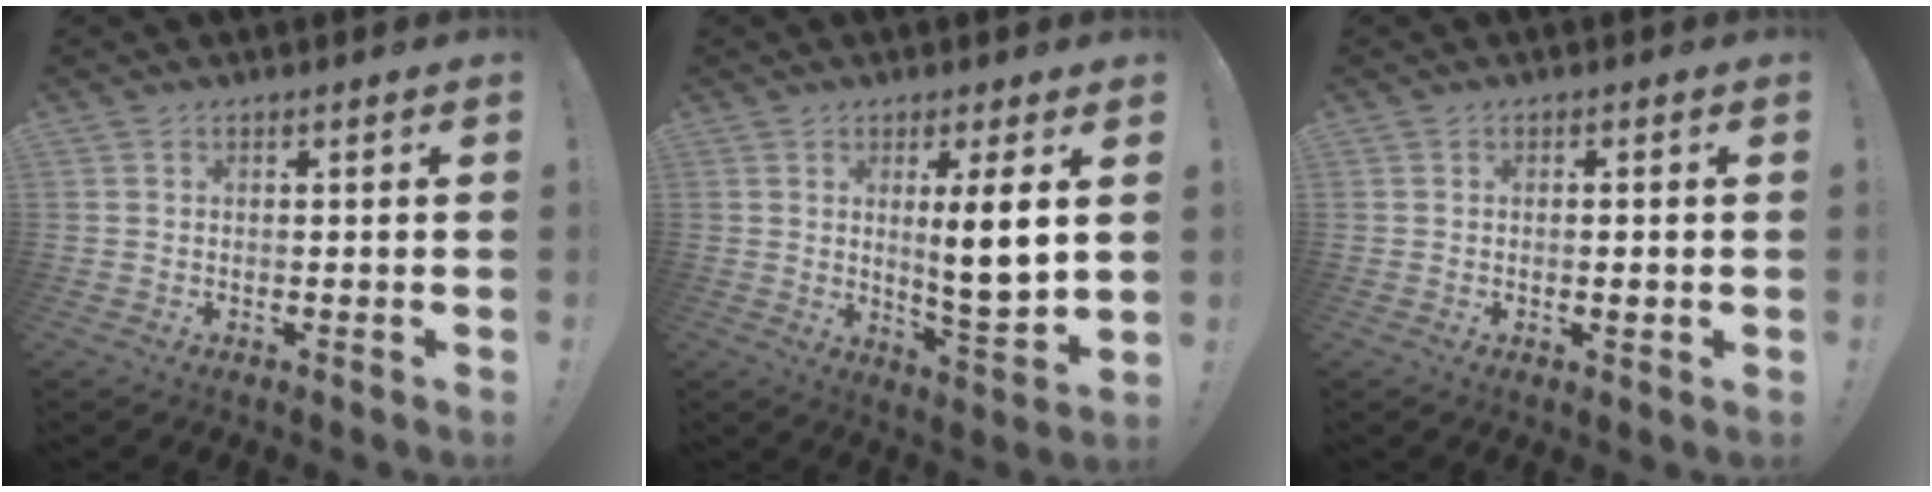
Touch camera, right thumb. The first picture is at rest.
{"total": 9.9, "force": [2.5, 0.6, 9.6], "torque": [-0.153, -0.016, 0.035]}
{"total": 1.8, "force": [-0.5, 0.4, 1.7], "torque": [-0.018, -0.002, -0.010]}